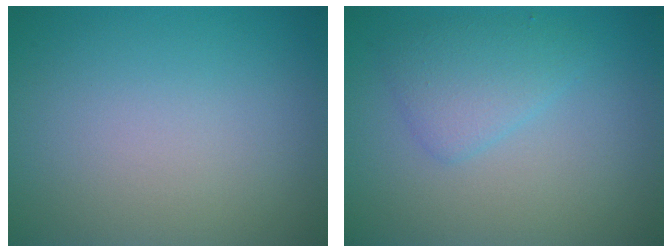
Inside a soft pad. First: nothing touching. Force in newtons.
{"total": 2.6, "press": 2.6, "slide": 0.1}